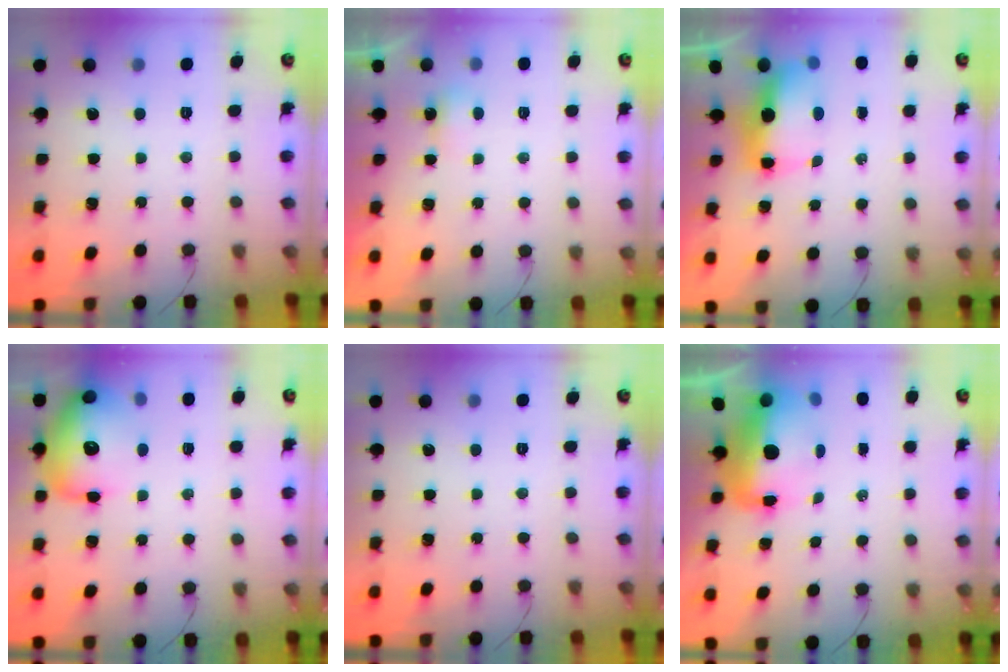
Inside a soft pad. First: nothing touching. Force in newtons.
{"total": 2.3, "press": 2.1, "slide": 0.8}
{"total": 7.0, "press": 6.9, "slide": 1.0}
{"total": 18.0, "press": 17.8, "slide": 2.6}
{"total": 0.0}
{"total": 11.0, "press": 10.7, "slide": 2.6}